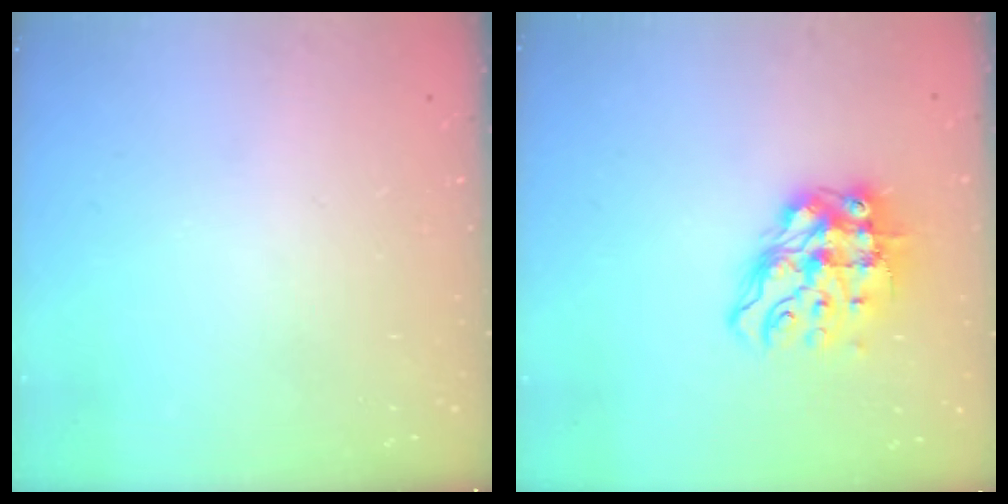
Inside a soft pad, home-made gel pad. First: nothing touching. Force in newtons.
{"total": 11.9, "press": 11.8, "slide": 1.4}